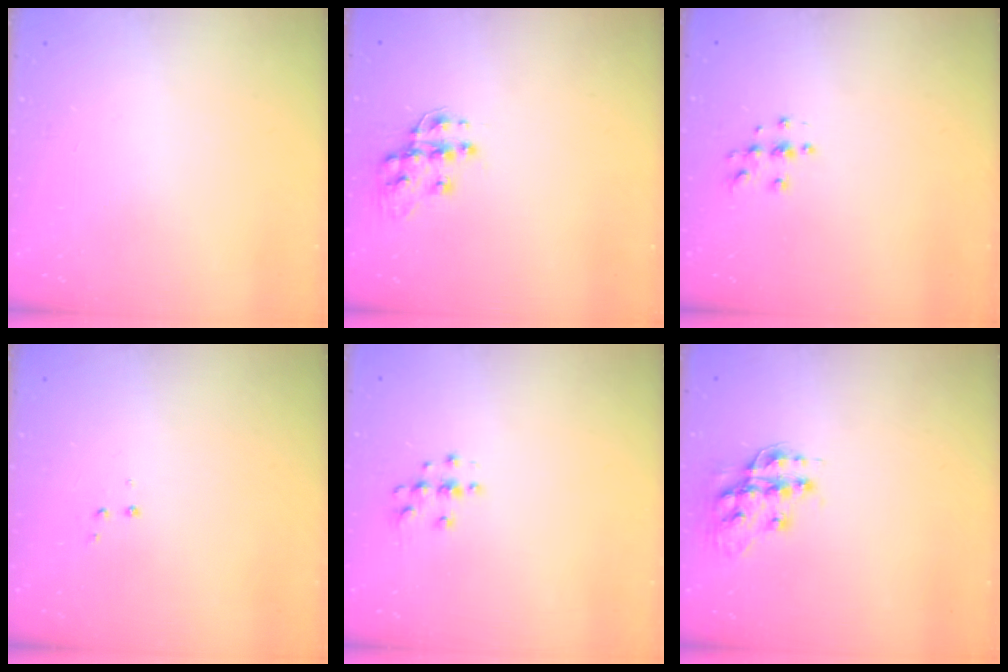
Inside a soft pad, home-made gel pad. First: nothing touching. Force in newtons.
{"total": 11.6, "press": 11.5, "slide": 0.8}
{"total": 4.6, "press": 4.6, "slide": 0.2}
{"total": 3.4, "press": 3.3, "slide": 0.6}
{"total": 3.8, "press": 3.8, "slide": 0.4}
{"total": 13.5, "press": 13.5, "slide": 0.8}